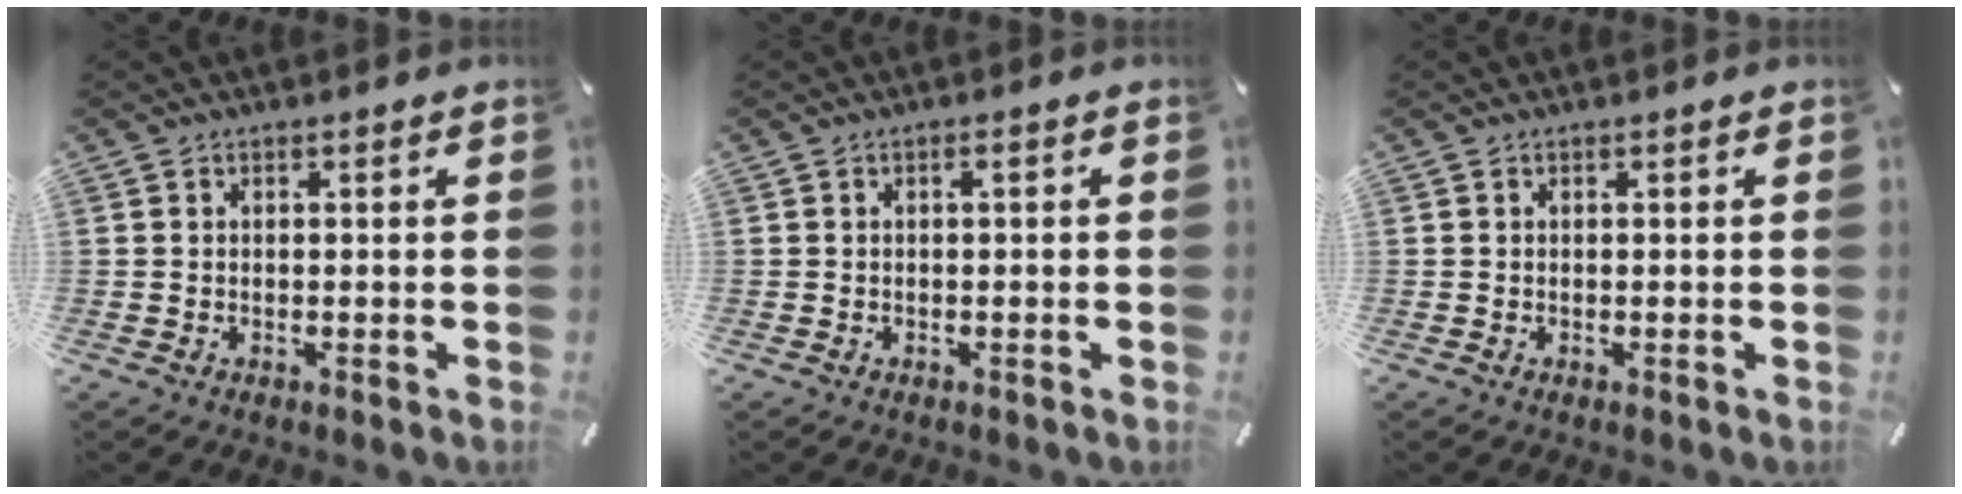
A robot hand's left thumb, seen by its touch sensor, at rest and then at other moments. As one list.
[{"total": 1.3, "force": [0.0, 0.2, 1.3], "torque": [-0.024, 0.001, 0.000]}, {"total": 0.0}]